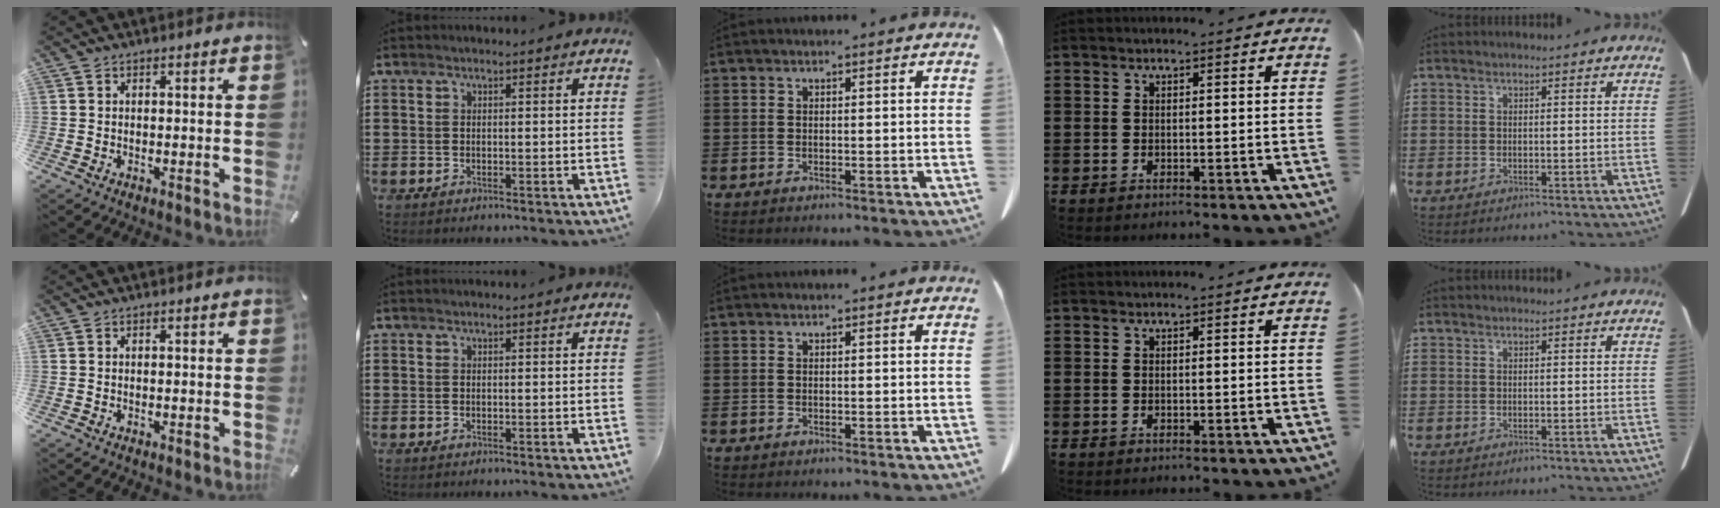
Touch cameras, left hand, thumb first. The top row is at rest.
{}